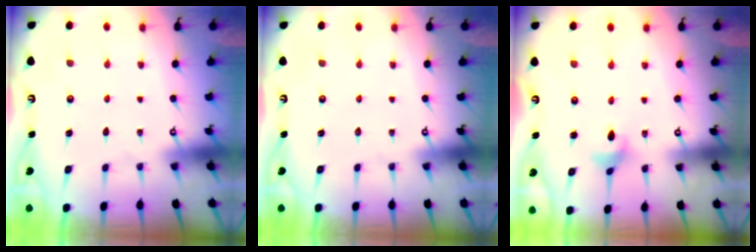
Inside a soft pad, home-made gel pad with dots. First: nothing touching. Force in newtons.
{"total": 0.0}
{"total": 3.2, "press": 3.2, "slide": 0.4}